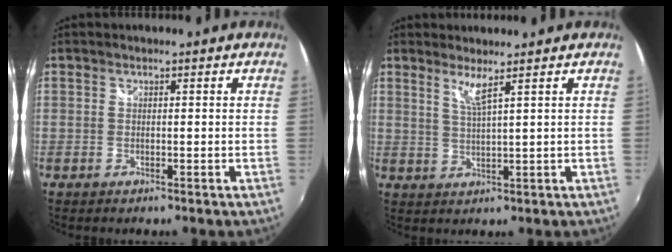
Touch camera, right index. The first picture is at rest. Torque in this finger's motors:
{"motor_torque": [0.14, 0.10, 0.11, 0.04]}